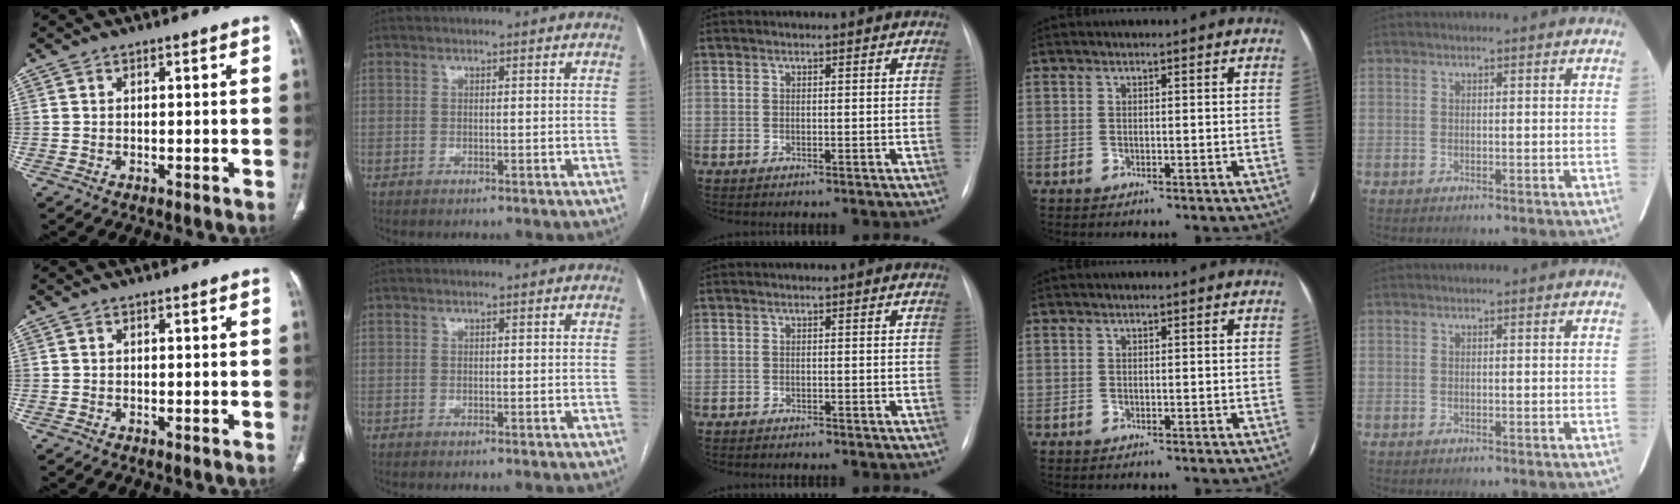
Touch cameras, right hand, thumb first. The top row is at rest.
{"middle": {"total": 0.6, "force": [-0.5, 0.1, 0.1], "torque": [-0.006, -0.001, -0.012]}}